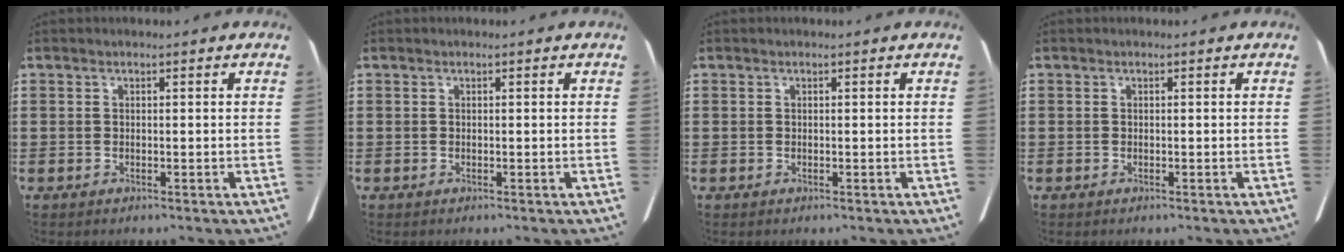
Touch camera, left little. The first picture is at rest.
{"total": 0.0}
{"total": 0.0}
{"total": 0.0}